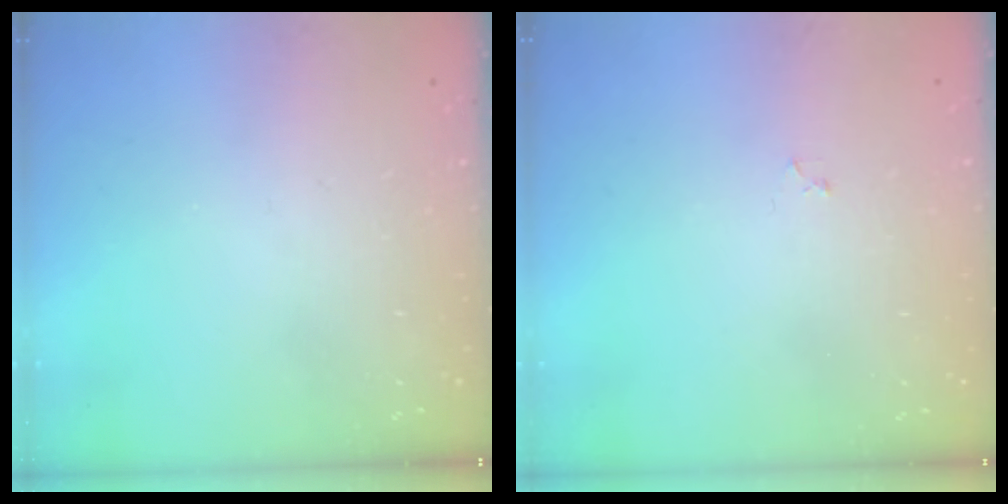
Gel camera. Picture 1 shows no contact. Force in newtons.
{"total": 2.2, "press": 2.1, "slide": 0.3}